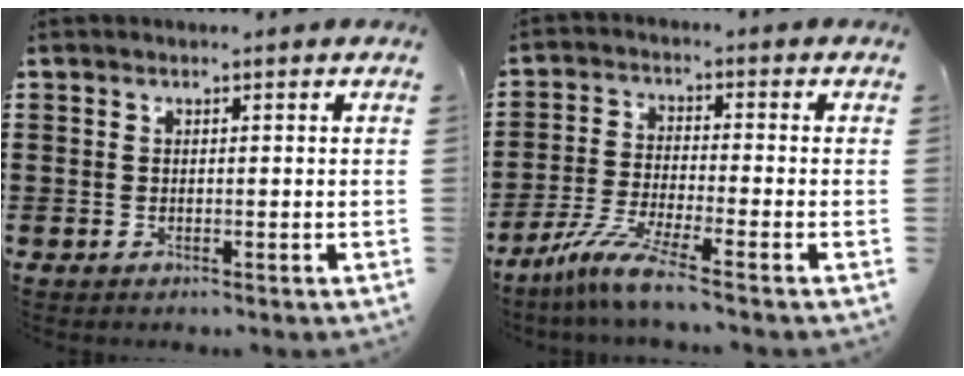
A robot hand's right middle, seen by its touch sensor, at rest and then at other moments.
{"total": 6.7, "force": [-5.2, 0.0, 4.2], "torque": [-0.100, -0.020, -0.103]}